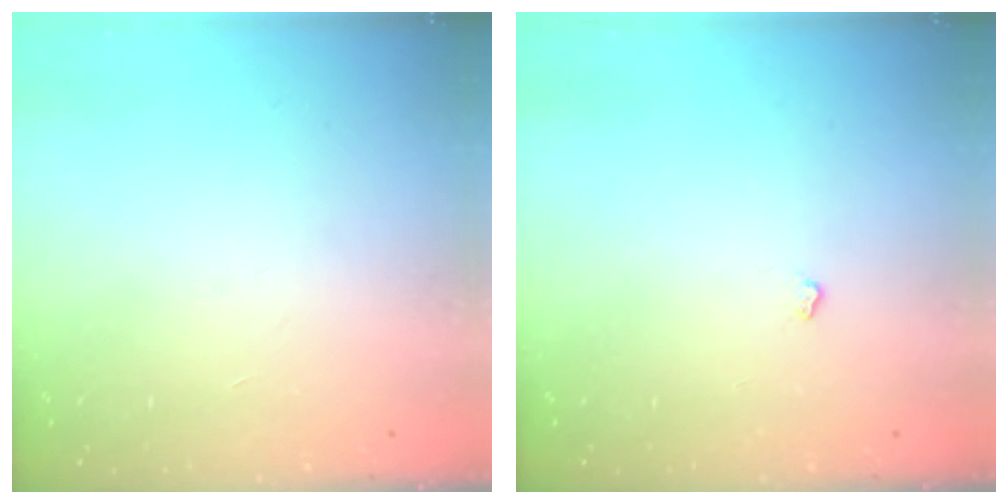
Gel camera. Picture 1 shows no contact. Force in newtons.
{"total": 2.9, "press": 2.9, "slide": 0.5}